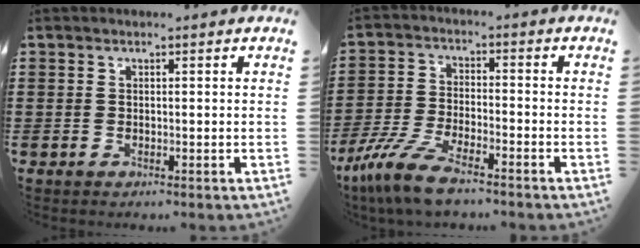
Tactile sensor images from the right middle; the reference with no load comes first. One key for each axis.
{"total": 8.1, "fx": -6.3, "fy": 1.4, "fz": 4.8, "tx": -0.121, "ty": -0.008, "tz": -0.128}